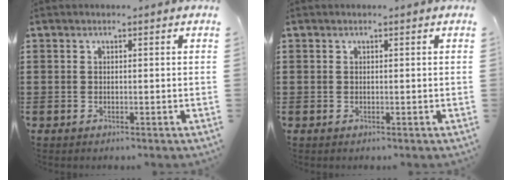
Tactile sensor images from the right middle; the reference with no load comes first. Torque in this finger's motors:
{"motor_torque": [-1.73, -0.40, 0.26, -0.01]}